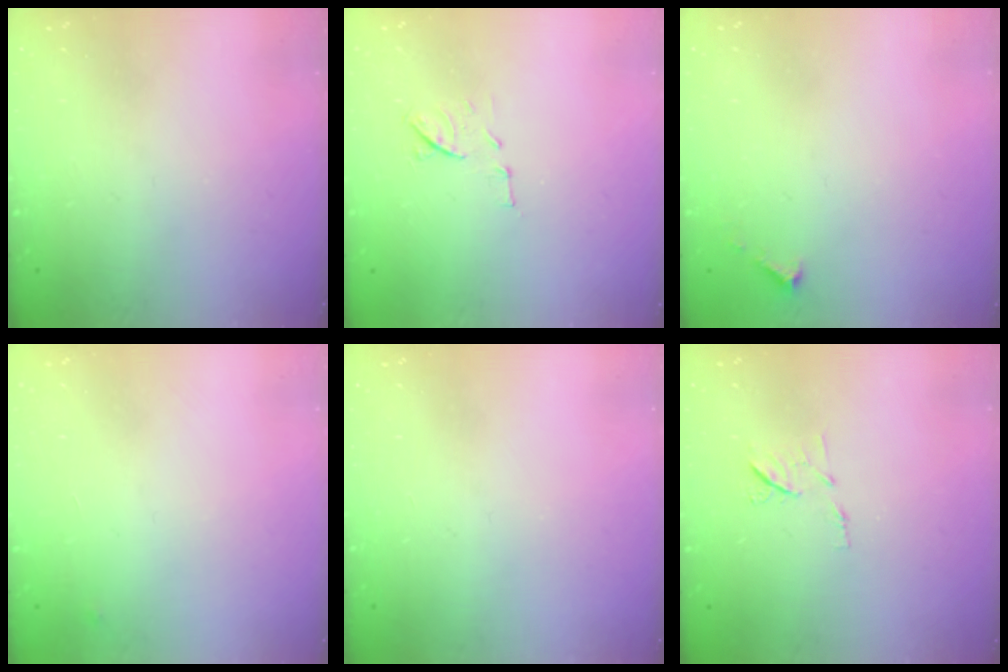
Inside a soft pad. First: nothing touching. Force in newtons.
{"total": 8.6, "press": 8.5, "slide": 1.1}
{"total": 2.1, "press": 2.1, "slide": 0.2}
{"total": 2.5, "press": 2.4, "slide": 0.4}
{"total": 0.0}
{"total": 6.7, "press": 6.6, "slide": 1.0}